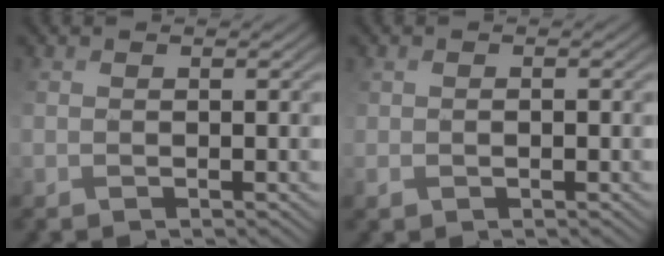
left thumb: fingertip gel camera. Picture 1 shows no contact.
{"total": 0.9, "force": [0.0, 0.9, 0.2], "torque": [0.000, -0.004, 0.000]}